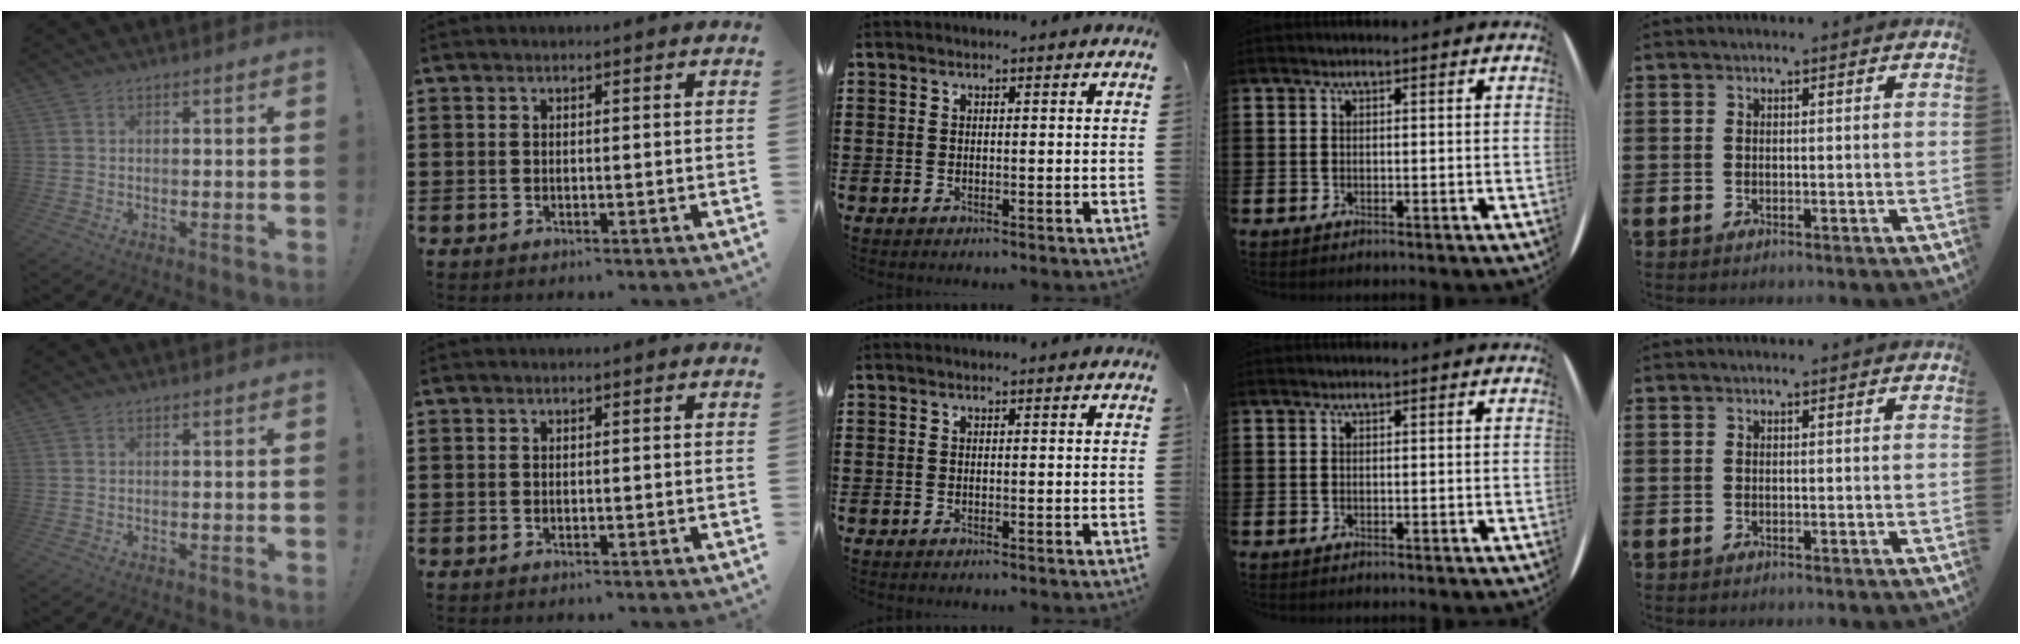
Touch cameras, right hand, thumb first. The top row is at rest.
{}